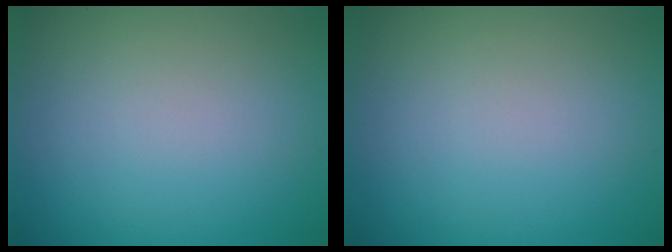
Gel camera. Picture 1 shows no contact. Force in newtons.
{"total": 0.0}